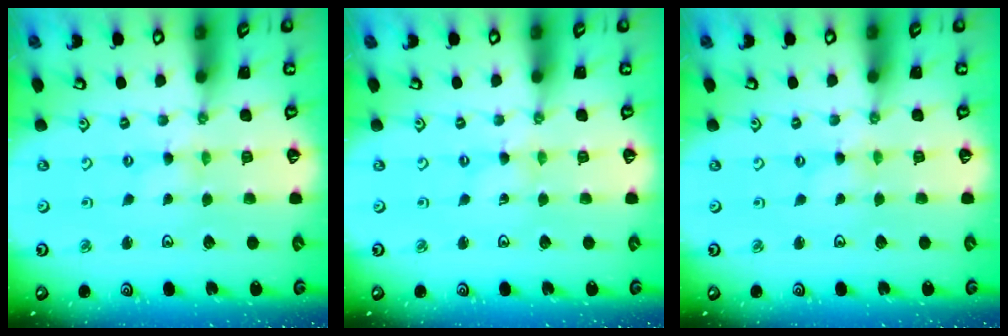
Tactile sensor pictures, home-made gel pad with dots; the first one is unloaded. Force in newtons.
{"total": 0.0}
{"total": 0.0}